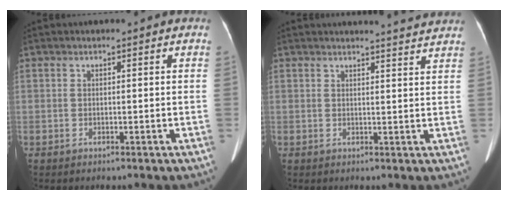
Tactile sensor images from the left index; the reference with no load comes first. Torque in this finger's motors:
{"motor_torque": [-0.95, -1.02, -0.16, 0.01]}